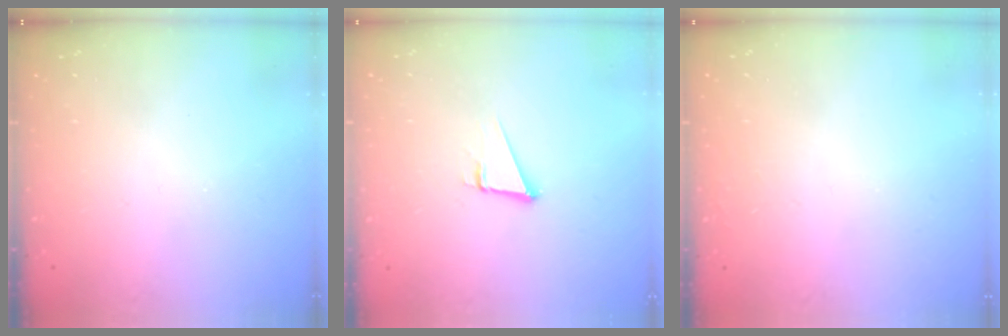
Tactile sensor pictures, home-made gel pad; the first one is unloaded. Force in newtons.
{"total": 4.8, "press": 3.6, "slide": 3.1}
{"total": 1.5, "press": 1.5, "slide": 0.1}